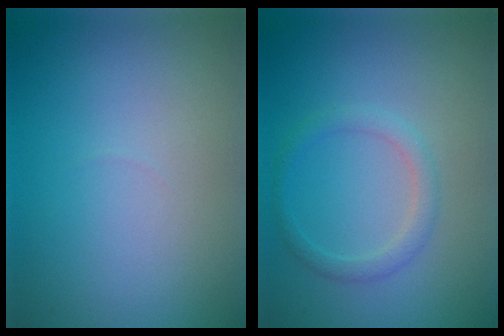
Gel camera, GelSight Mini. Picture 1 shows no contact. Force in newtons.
{"total": 1.7, "press": 1.7, "slide": 0.0}